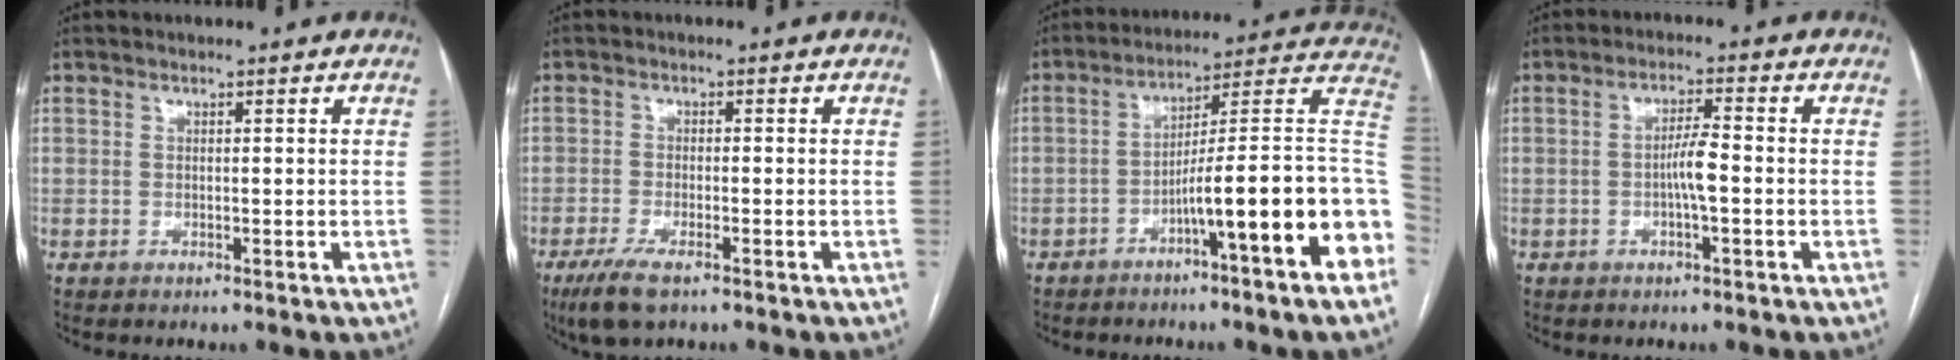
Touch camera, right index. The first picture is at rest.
{"total": 5.3, "force": [-3.5, 1.1, 3.9], "torque": [-0.083, -0.013, -0.061]}
{"total": 17.5, "force": [-6.5, -0.2, 16.3], "torque": [-0.170, 0.037, -0.096]}
{"total": 3.8, "force": [-0.8, 0.3, 3.7], "torque": [-0.069, 0.005, -0.016]}